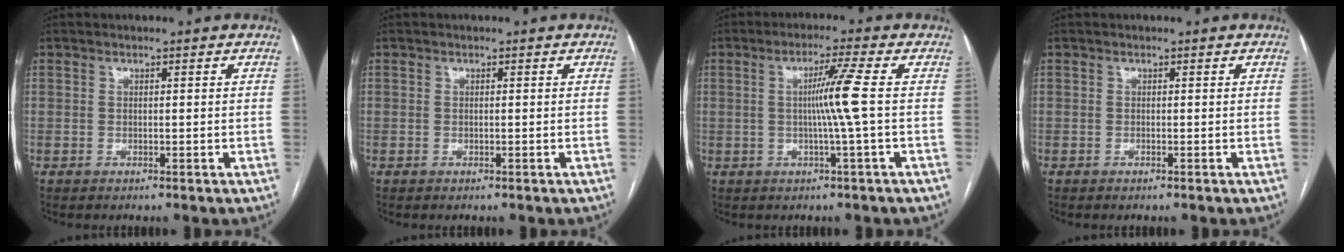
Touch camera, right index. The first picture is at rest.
{"total": 0.0}
{"total": 6.0, "force": [0.1, -1.8, 5.8], "torque": [-0.103, 0.001, 0.004]}
{"total": 0.0}